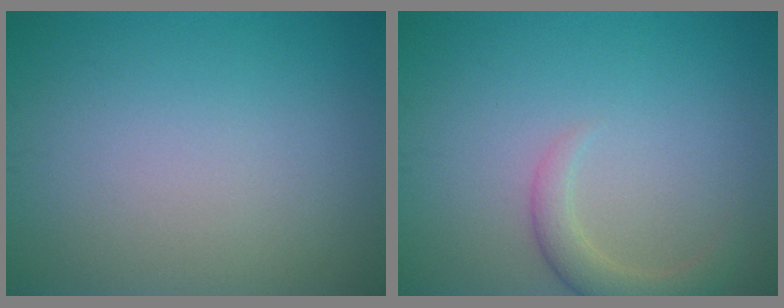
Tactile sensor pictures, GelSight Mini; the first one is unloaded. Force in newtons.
{"total": 2.6, "press": 2.5, "slide": 0.4}